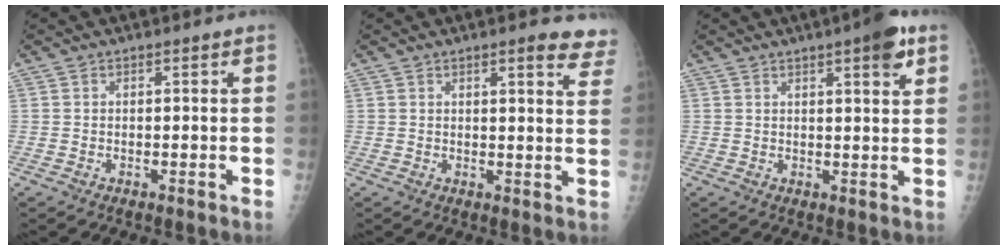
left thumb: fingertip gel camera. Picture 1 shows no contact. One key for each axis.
{"total": 8.3, "fx": 6.5, "fy": 1.9, "fz": 4.8, "tx": -0.029, "ty": -0.026, "tz": 0.058}
{"total": 6.3, "fx": 3.6, "fy": 1.2, "fz": 5.1, "tx": -0.062, "ty": -0.013, "tz": 0.045}